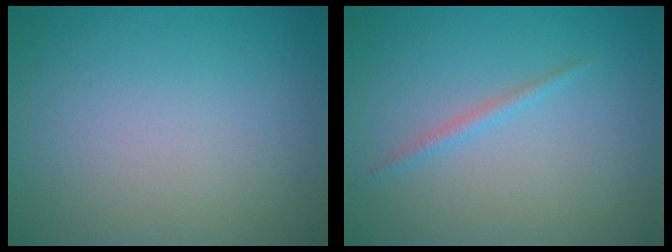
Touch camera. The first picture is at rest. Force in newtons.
{"total": 1.0, "press": 1.0, "slide": 0.1}